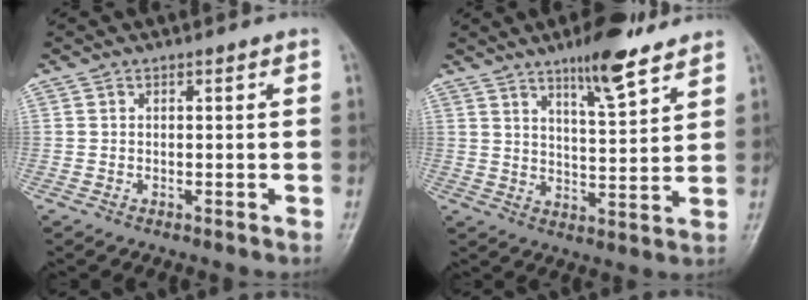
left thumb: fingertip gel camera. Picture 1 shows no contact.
{"total": 9.9, "force": [7.0, 2.3, 6.6], "torque": [-0.090, -0.047, 0.111]}